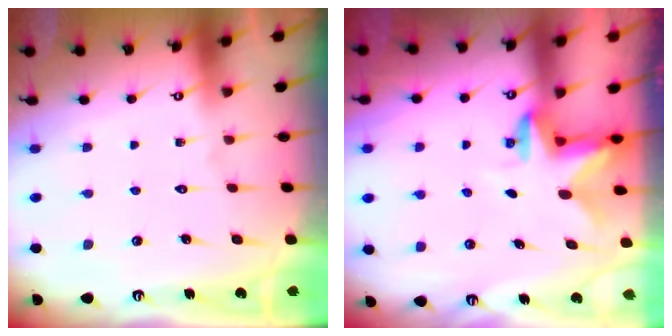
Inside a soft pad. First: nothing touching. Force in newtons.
{"total": 2.6, "press": 2.5, "slide": 0.5}